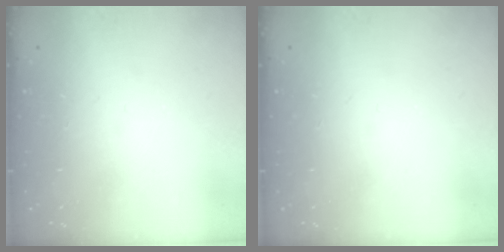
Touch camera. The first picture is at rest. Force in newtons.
{"total": 0.0}